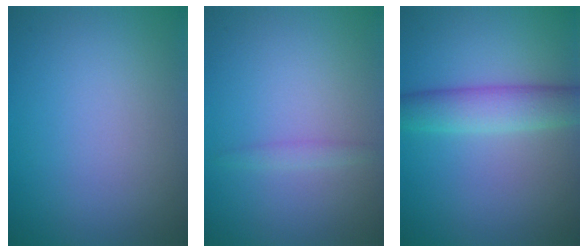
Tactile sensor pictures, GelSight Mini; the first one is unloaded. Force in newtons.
{"total": 0.8, "press": 0.8, "slide": 0.0}
{"total": 4.3, "press": 4.3, "slide": 0.3}